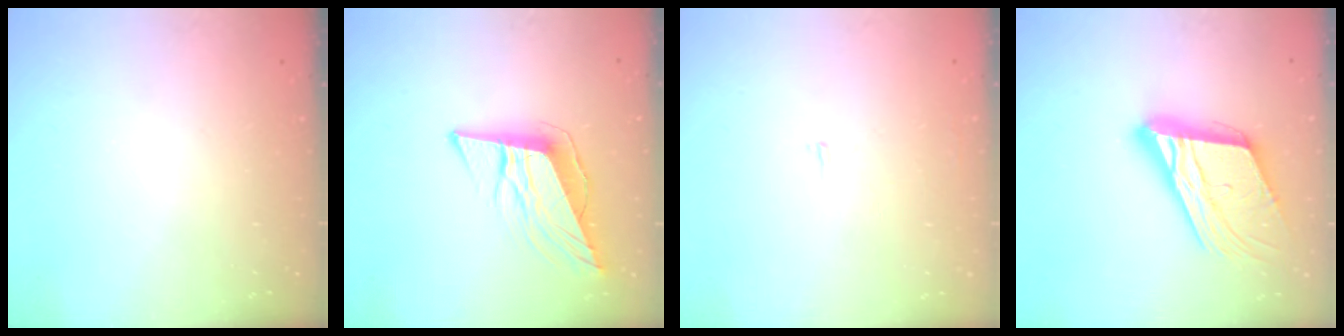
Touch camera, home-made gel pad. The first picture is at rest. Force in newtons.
{"total": 11.2, "press": 10.6, "slide": 3.7}
{"total": 2.1, "press": 2.1, "slide": 0.2}
{"total": 21.2, "press": 21.0, "slide": 2.9}